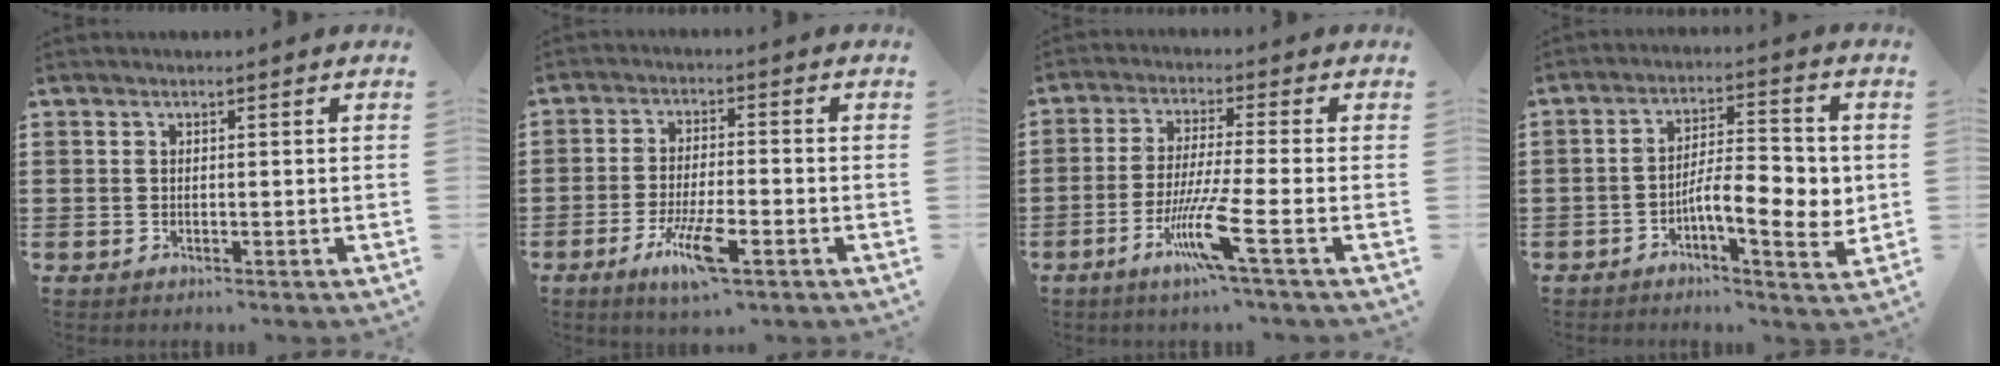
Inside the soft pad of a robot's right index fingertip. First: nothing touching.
{"total": 7.2, "force": [-3.8, 1.5, 5.9], "torque": [-0.125, -0.010, -0.070]}
{"total": 8.6, "force": [-4.0, -0.1, 7.7], "torque": [-0.160, -0.017, -0.078]}
{"total": 8.9, "force": [-1.8, 3.0, 8.2], "torque": [-0.122, 0.001, -0.030]}